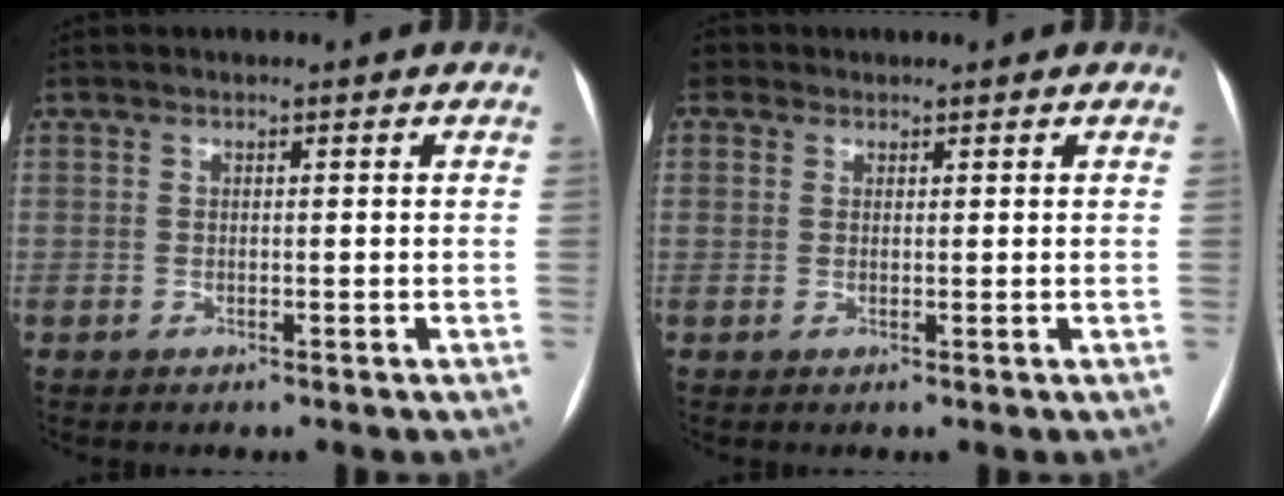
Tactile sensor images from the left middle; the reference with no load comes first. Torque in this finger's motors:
{"motor_torque": [1.23, -0.91, 1.06, 0.21]}